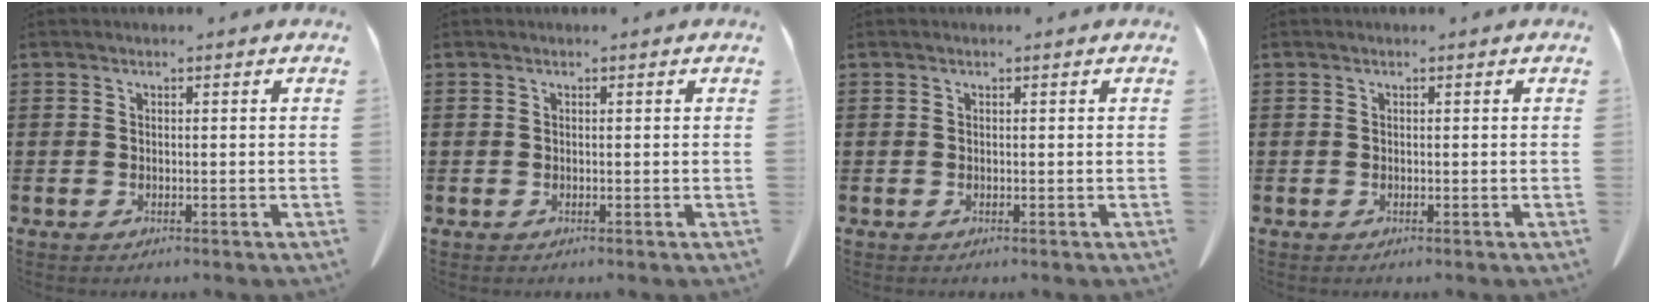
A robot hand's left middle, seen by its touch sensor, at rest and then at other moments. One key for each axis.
{"total": 0.0}
{"total": 0.0}
{"total": 0.0}